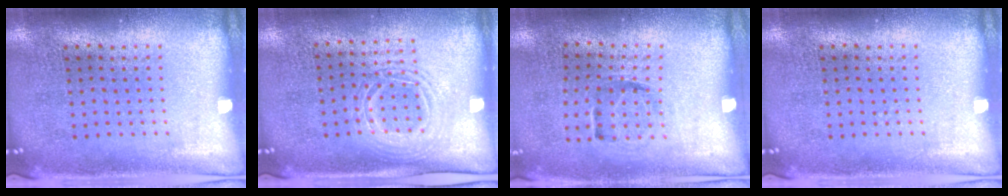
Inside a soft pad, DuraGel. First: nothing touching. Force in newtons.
{"total": 1.5, "press": 1.3, "slide": 0.7}
{"total": 1.1, "press": 0.8, "slide": 0.8}
{"total": 0.0}